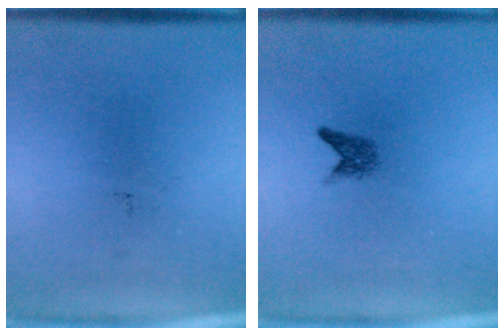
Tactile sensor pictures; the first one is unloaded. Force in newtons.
{"total": 1.5}